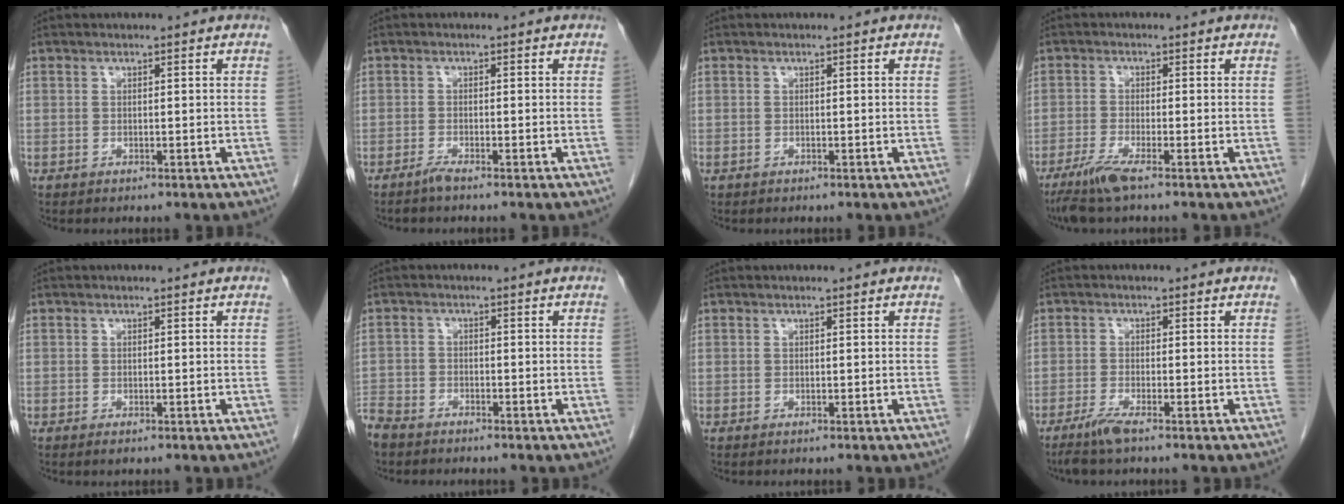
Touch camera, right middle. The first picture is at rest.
{"total": 1.3, "force": [-1.2, -0.2, 0.6], "torque": [-0.018, -0.002, -0.024]}
{"total": 0.0}
{"total": 4.4, "force": [-3.1, 0.0, 3.1], "torque": [-0.070, -0.014, -0.065]}
{"total": 0.7, "force": [-0.5, 0.3, 0.5], "torque": [-0.009, -0.002, -0.004]}
{"total": 5.3, "force": [-4.7, 2.2, 1.2], "torque": [-0.021, -0.008, -0.093]}
{"total": 0.0}
{"total": 3.0, "force": [-2.2, 0.0, 1.9], "torque": [-0.047, -0.007, -0.048]}